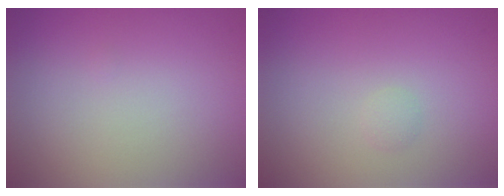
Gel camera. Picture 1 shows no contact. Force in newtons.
{"total": 0.6, "press": 0.6, "slide": 0.1}